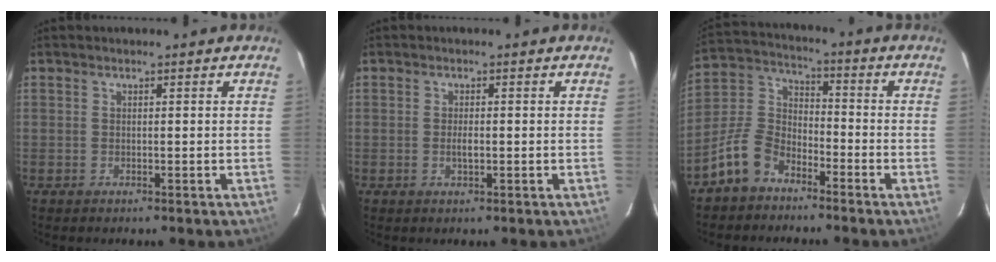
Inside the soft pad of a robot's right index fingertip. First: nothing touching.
{"total": 1.7, "force": [-0.3, 0.6, 1.5], "torque": [-0.029, -0.002, -0.005]}
{"total": 9.6, "force": [-6.5, 5.6, 4.2], "torque": [-0.100, 0.035, -0.132]}